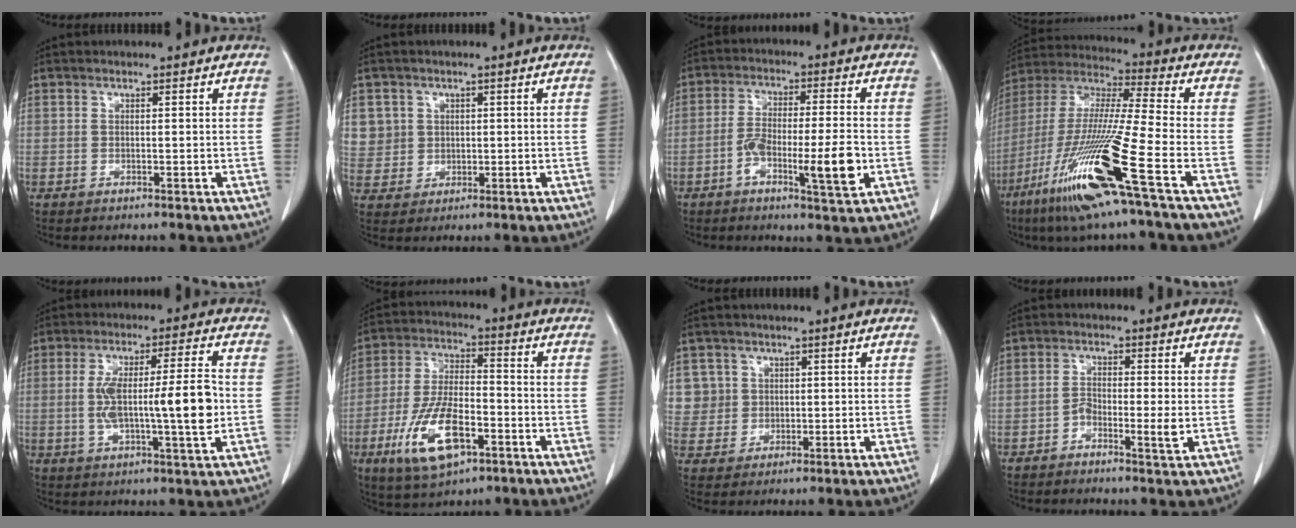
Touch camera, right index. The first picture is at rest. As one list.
[{"total": 5.9, "force": [2.0, 5.5, 0.3], "torque": [-0.002, 0.009, 0.049]}, {"total": 9.8, "force": [-3.1, 1.3, 9.2], "torque": [-0.162, 0.004, -0.052]}, {"total": 19.4, "force": [-9.2, -0.7, 17.0], "torque": [-0.378, -0.049, -0.183]}, {"total": 12.5, "force": [-0.8, 1.6, 12.4], "torque": [-0.218, 0.012, -0.009]}, {"total": 13.0, "force": [-5.5, 4.8, 10.8], "torque": [-0.226, -0.005, -0.095]}, {"total": 6.1, "force": [1.9, 5.8, 0.0], "torque": [0.008, 0.013, 0.046]}, {"total": 3.8, "force": [-1.2, 0.9, 3.5], "torque": [-0.062, 0.001, -0.022]}]